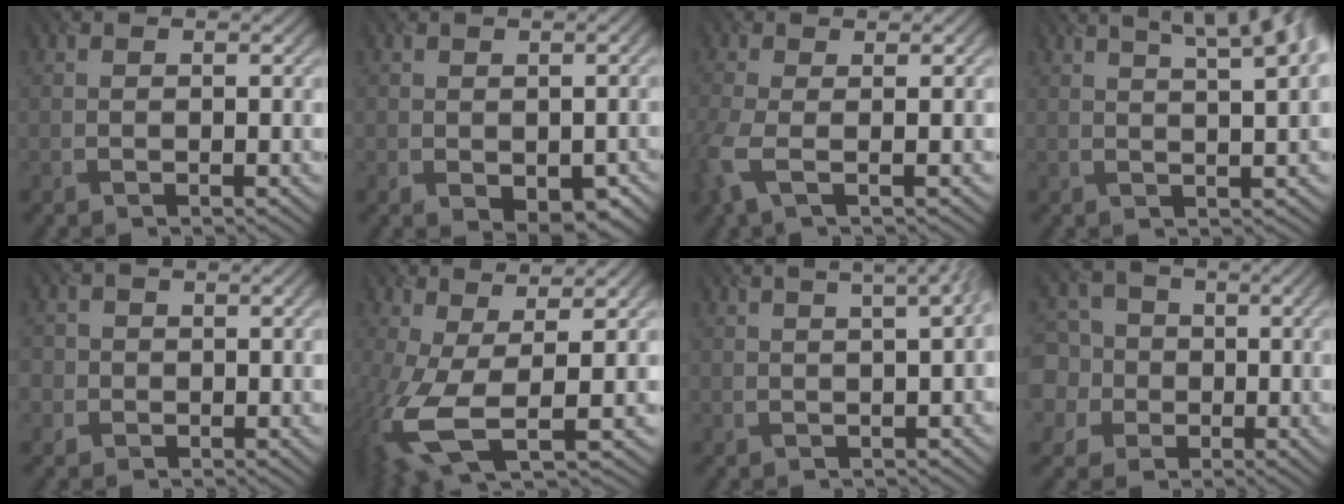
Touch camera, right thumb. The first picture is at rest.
{"total": 4.0, "force": [-1.6, 2.5, 2.7], "torque": [-0.041, -0.020, -0.013]}
{"total": 4.2, "force": [-0.9, 1.3, 3.9], "torque": [-0.101, -0.003, -0.023]}
{"total": 8.4, "force": [4.4, 2.1, 6.8], "torque": [-0.073, 0.032, 0.046]}
{"total": 1.9, "force": [-0.7, 1.8, -0.2], "torque": [0.006, -0.002, -0.016]}
{"total": 9.9, "force": [-2.3, 3.1, 9.1], "torque": [-0.212, -0.012, -0.038]}
{"total": 6.5, "force": [2.0, 2.1, 5.8], "torque": [-0.046, 0.035, 0.006]}
{"total": 8.1, "force": [-0.6, 7.8, 2.1], "torque": [-0.091, 0.002, -0.041]}